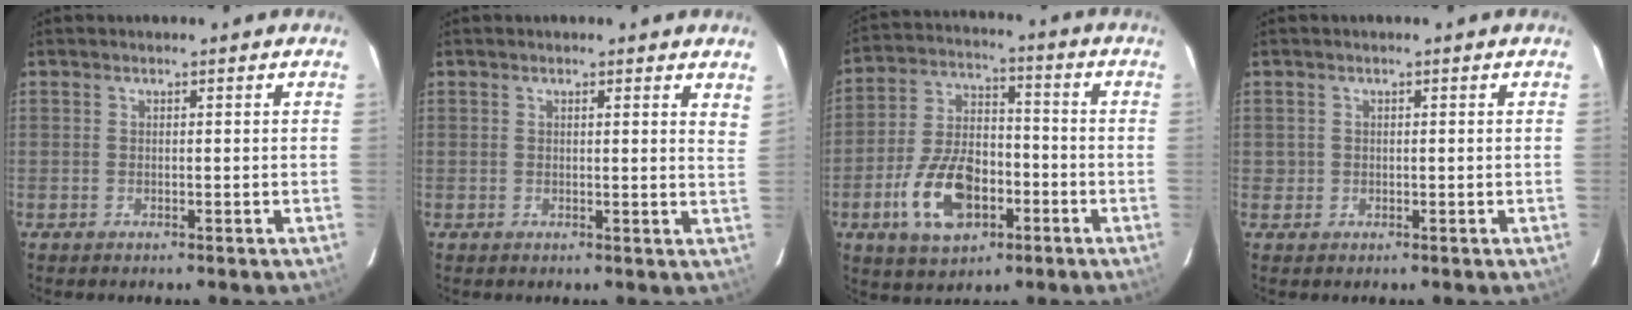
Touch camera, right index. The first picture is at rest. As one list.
[{"total": 4.2, "force": [3.7, 0.6, 1.9], "torque": [-0.022, -0.012, 0.021]}, {"total": 12.7, "force": [-5.1, 6.7, 9.5], "torque": [-0.196, 0.011, -0.087]}, {"total": 0.9, "force": [-0.1, 0.9, 0.1], "torque": [-0.001, 0.003, 0.000]}]